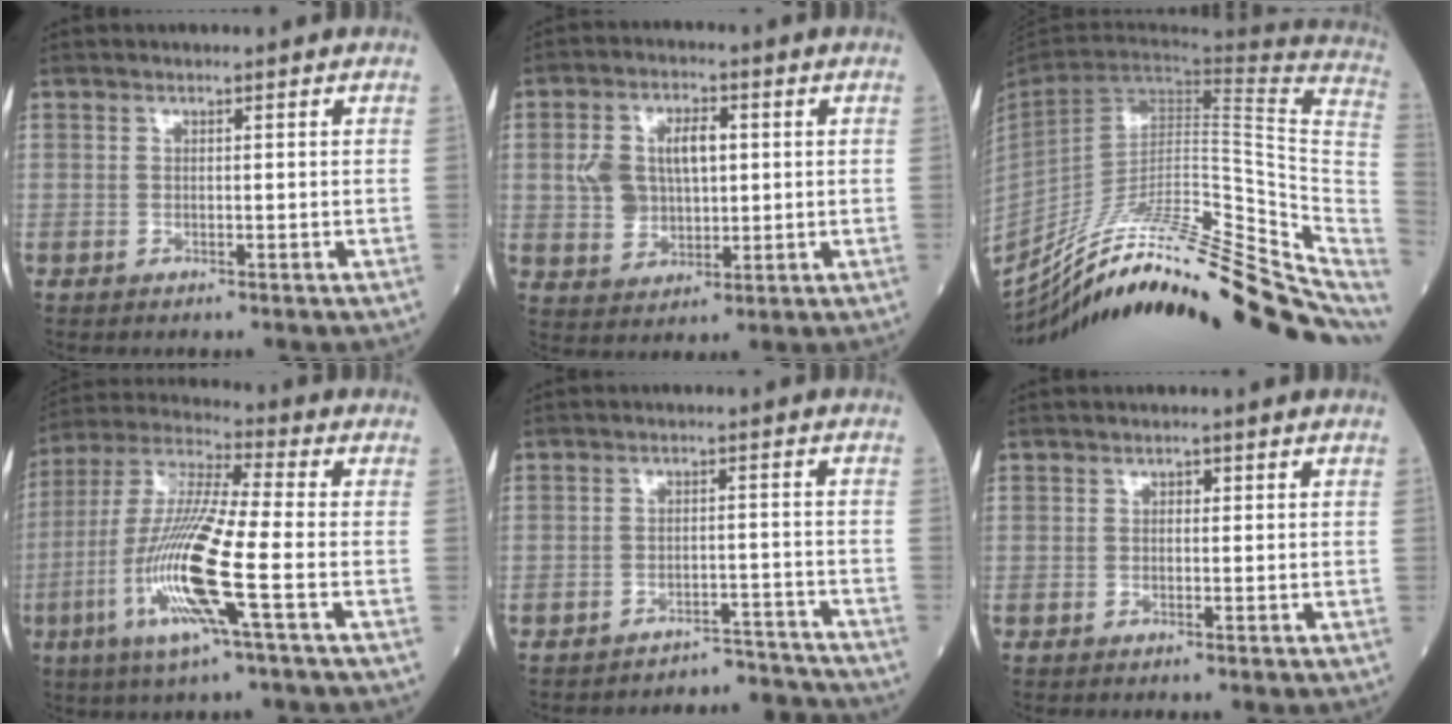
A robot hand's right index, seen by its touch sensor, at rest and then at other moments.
{"total": 8.7, "force": [1.4, 5.5, 6.6], "torque": [-0.130, 0.022, 0.037]}
{"total": 33.1, "force": [-25.3, 5.0, 20.8], "torque": [-0.221, -0.015, -0.371]}
{"total": 15.9, "force": [-4.8, 0.4, 15.2], "torque": [-0.319, -0.014, -0.100]}
{"total": 7.0, "force": [-6.6, -0.5, -2.3], "torque": [0.039, 0.021, -0.093]}
{"total": 0.7, "force": [0.2, 0.5, 0.5], "torque": [-0.005, 0.002, 0.000]}